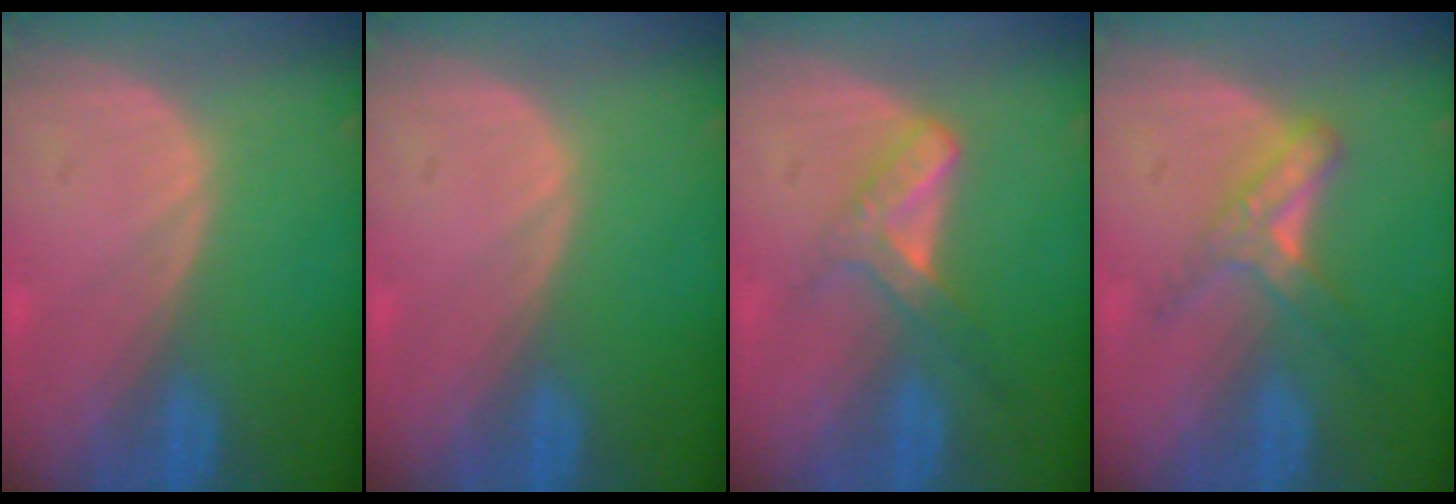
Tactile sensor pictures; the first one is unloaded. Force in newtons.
{"total": 0.0}
{"total": 5.4, "press": 4.7, "slide": 2.7}
{"total": 5.7, "press": 5.0, "slide": 2.9}